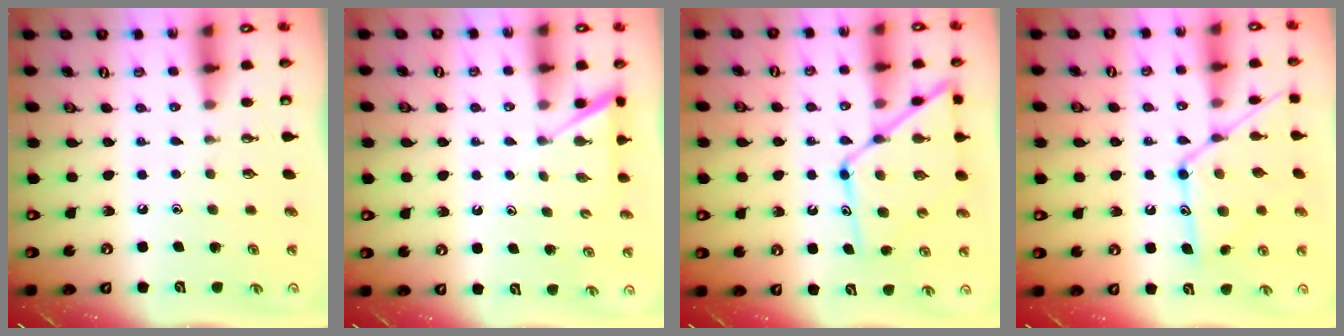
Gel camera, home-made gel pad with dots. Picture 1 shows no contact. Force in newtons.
{"total": 4.1, "press": 4.1, "slide": 0.2}
{"total": 13.8, "press": 13.7, "slide": 1.3}
{"total": 15.0, "press": 15.0, "slide": 0.9}